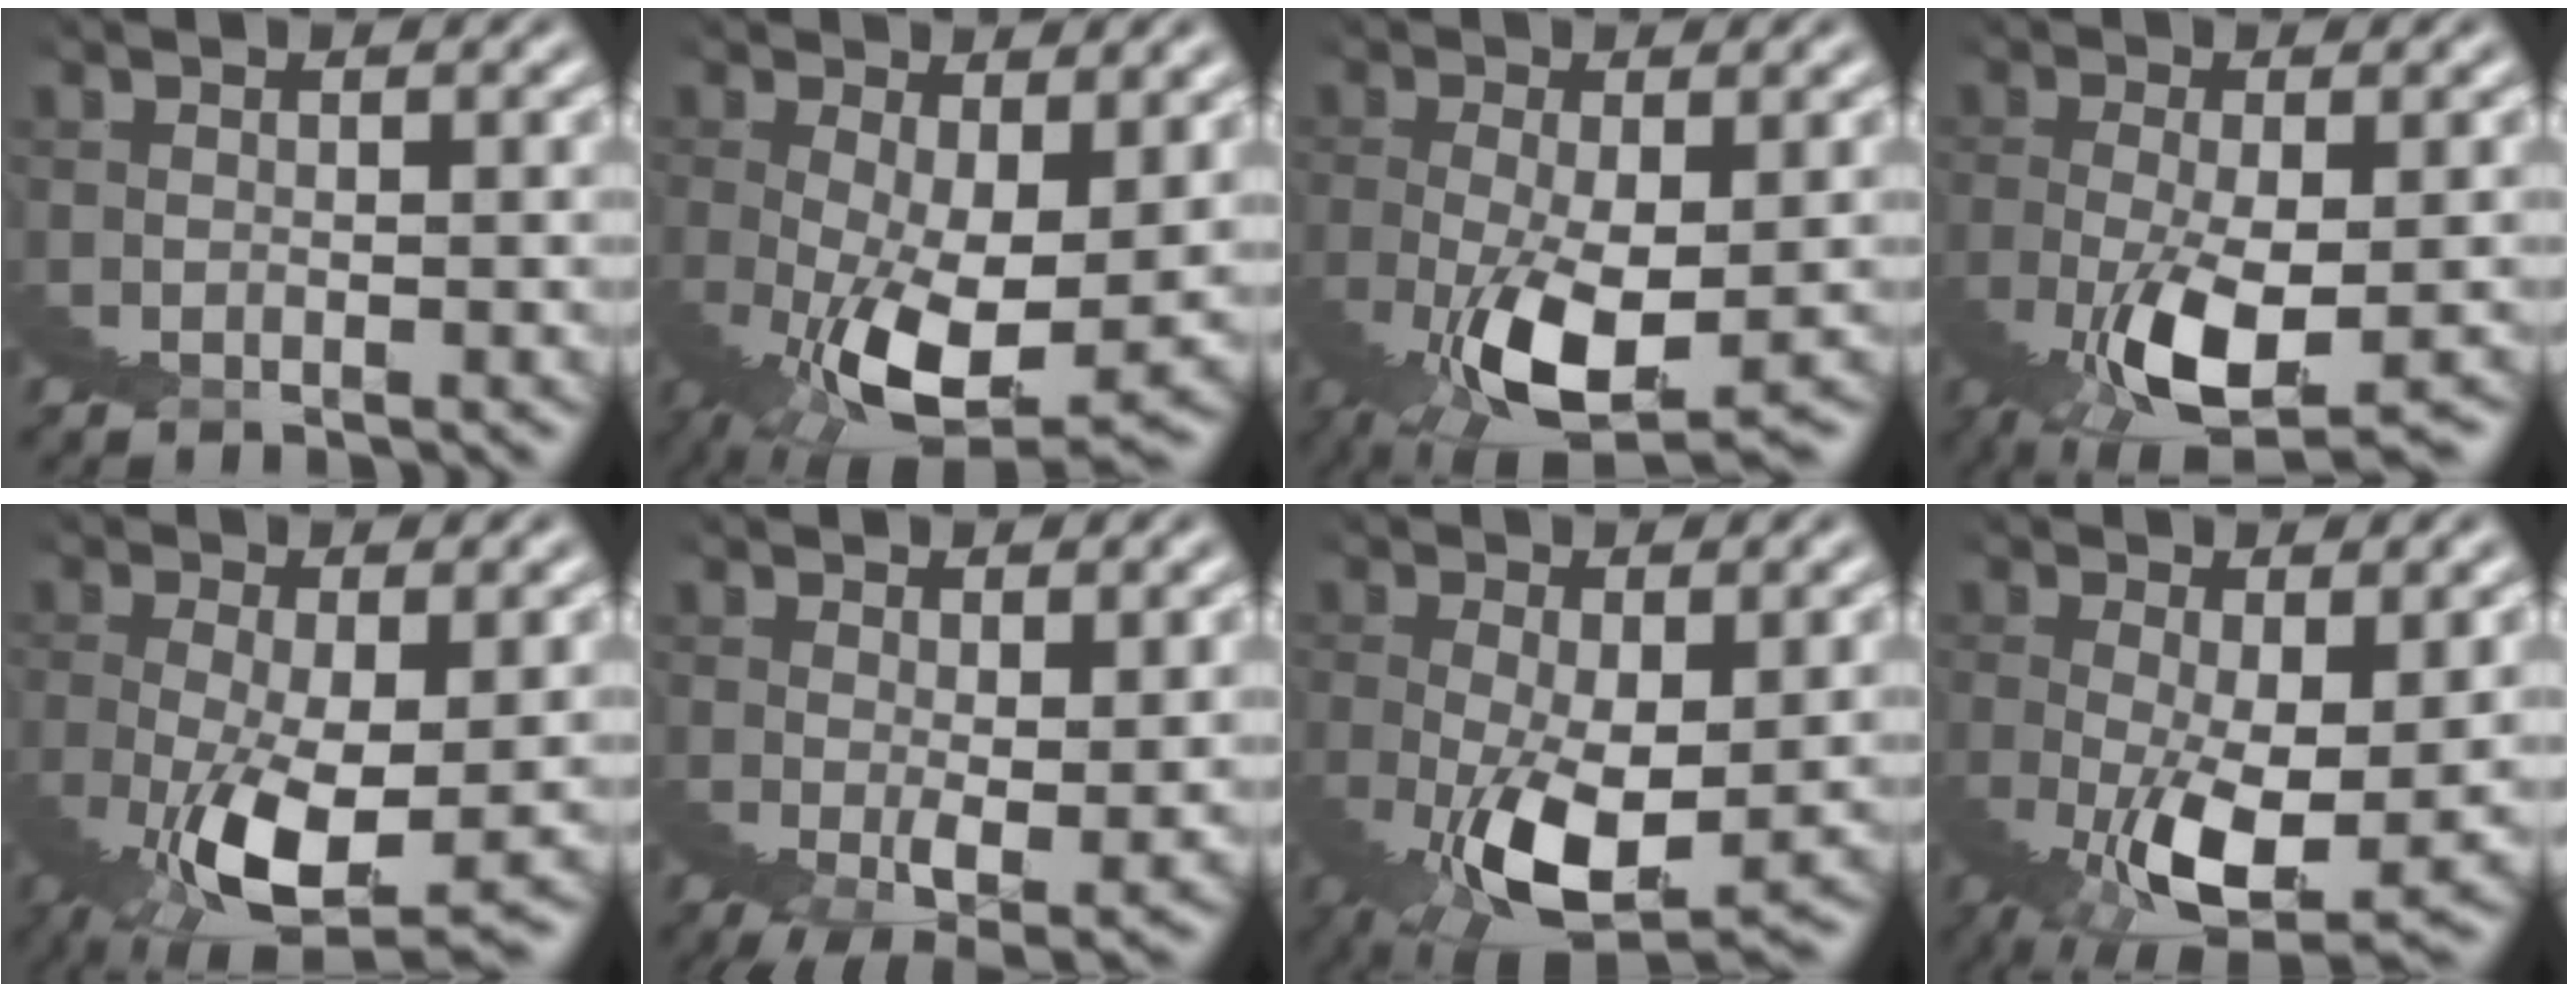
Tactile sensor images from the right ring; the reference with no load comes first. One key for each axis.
{"total": 4.8, "fx": -0.1, "fy": -0.2, "fz": 4.8, "tx": -0.053, "ty": 0.016, "tz": -0.010}
{"total": 4.9, "fx": -1.9, "fy": -0.6, "fz": 4.4, "tx": -0.053, "ty": 0.011, "tz": -0.030}
{"total": 4.6, "fx": -1.9, "fy": -0.7, "fz": 4.2, "tx": -0.051, "ty": 0.017, "tz": -0.034}
{"total": 4.6, "fx": -1.4, "fy": -1.0, "fz": 4.3, "tx": -0.052, "ty": 0.019, "tz": -0.031}
{"total": 2.8, "fx": 2.0, "fy": -1.0, "fz": 1.6, "tx": 0.009, "ty": 0.032, "tz": 0.016}
{"total": 4.7, "fx": -1.1, "fy": -0.2, "fz": 4.6, "tx": -0.048, "ty": 0.015, "tz": -0.020}
{"total": 4.4, "fx": -0.1, "fy": -1.4, "fz": 4.1, "tx": -0.038, "ty": 0.027, "tz": -0.015}